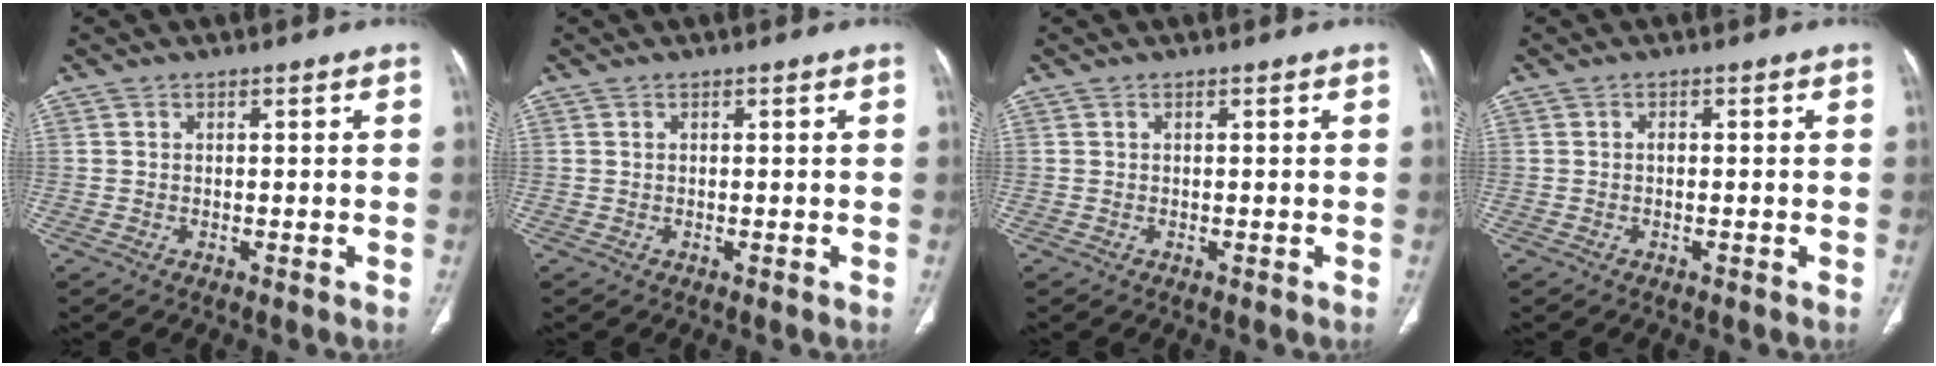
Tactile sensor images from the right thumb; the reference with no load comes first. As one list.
[{"total": 0.0}, {"total": 0.0}, {"total": 0.6, "force": [-0.2, 0.3, 0.5], "torque": [-0.009, 0.000, -0.006]}]